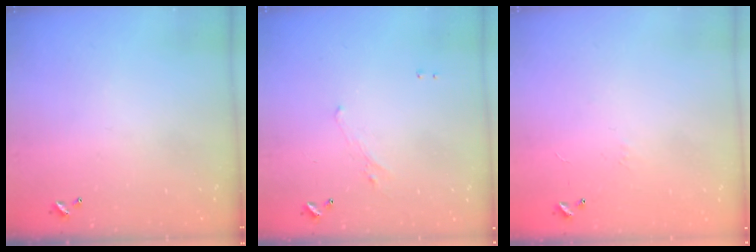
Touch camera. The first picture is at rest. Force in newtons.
{"total": 1.2, "press": 0.9, "slide": 0.8}
{"total": 6.6, "press": 6.6, "slide": 0.7}